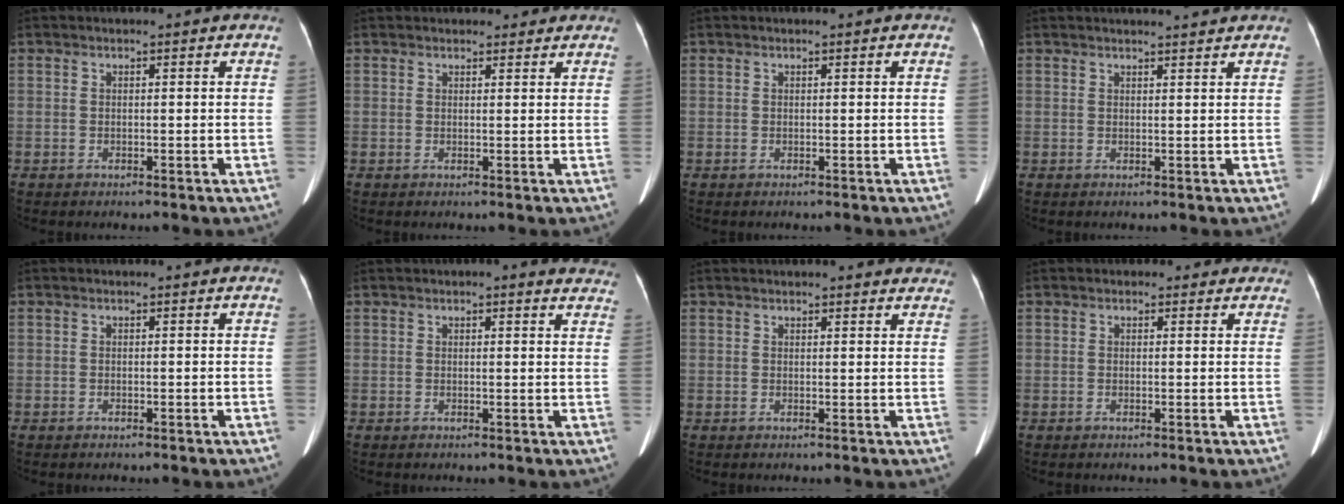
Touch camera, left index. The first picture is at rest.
{"total": 3.1, "force": [2.8, 1.4, 0.4], "torque": [0.007, 0.010, 0.028]}
{"total": 0.0}
{"total": 3.1, "force": [3.0, -0.2, 0.9], "torque": [-0.013, 0.007, 0.036]}
{"total": 0.0}
{"total": 6.2, "force": [5.4, 1.8, 2.3], "torque": [-0.005, 0.002, 0.041]}
{"total": 7.5, "force": [6.9, 1.9, 2.2], "torque": [-0.006, 0.016, 0.067]}
{"total": 1.8, "force": [1.2, 1.3, 0.2], "torque": [0.007, 0.004, 0.007]}